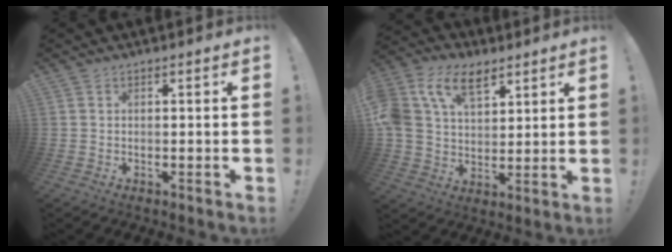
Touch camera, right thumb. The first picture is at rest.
{"total": 15.7, "force": [8.1, 10.2, 8.9], "torque": [-0.173, -0.034, 0.154]}